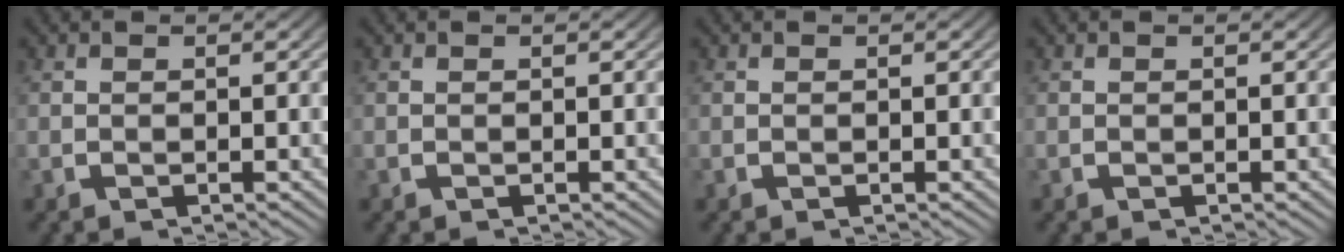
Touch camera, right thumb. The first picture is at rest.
{"total": 0.0}
{"total": 0.0}
{"total": 0.0}